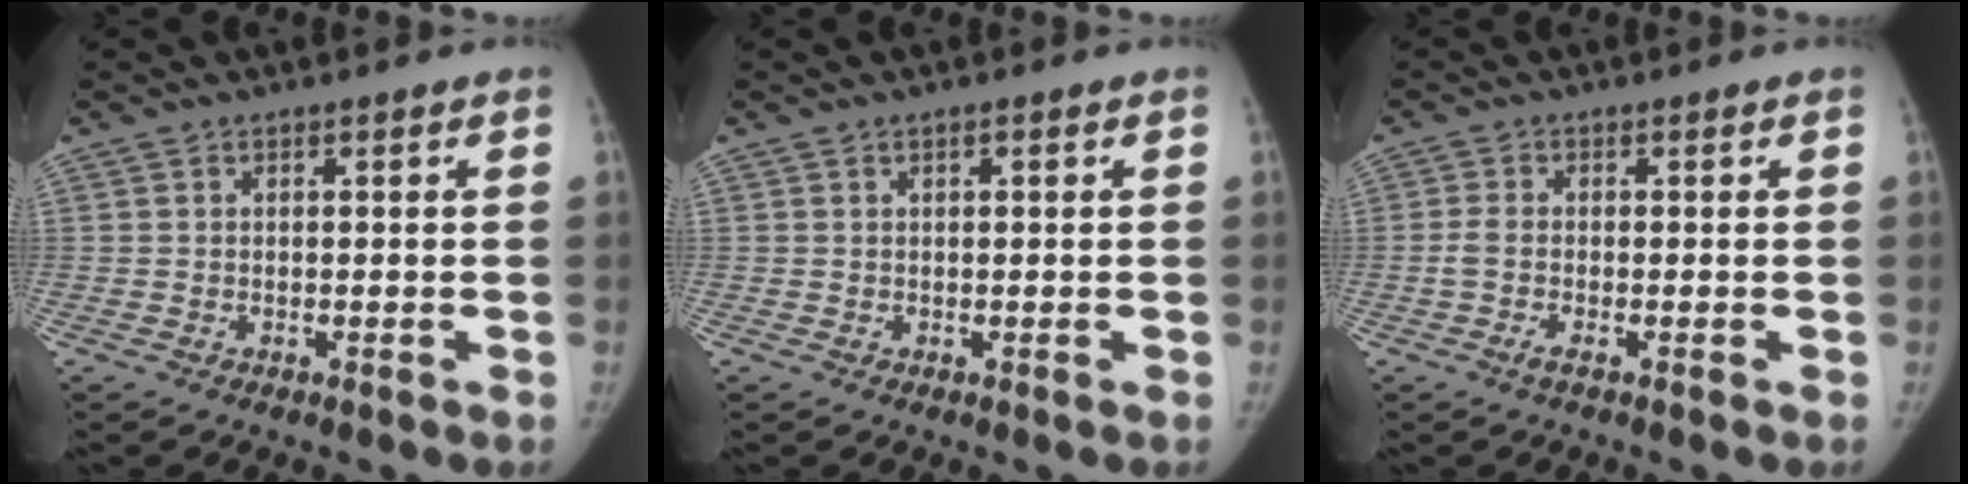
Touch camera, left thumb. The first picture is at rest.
{"total": 0.6, "force": [0.3, 0.2, 0.5], "torque": [-0.007, 0.001, 0.004]}
{"total": 2.3, "force": [-1.0, 0.6, 2.0], "torque": [-0.051, 0.004, -0.026]}